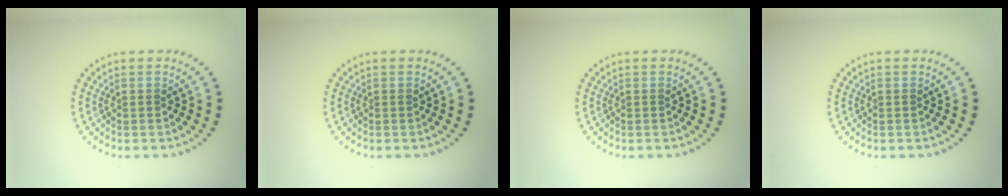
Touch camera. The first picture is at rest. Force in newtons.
{"total": 0.0}
{"total": 0.0}
{"total": 0.0}